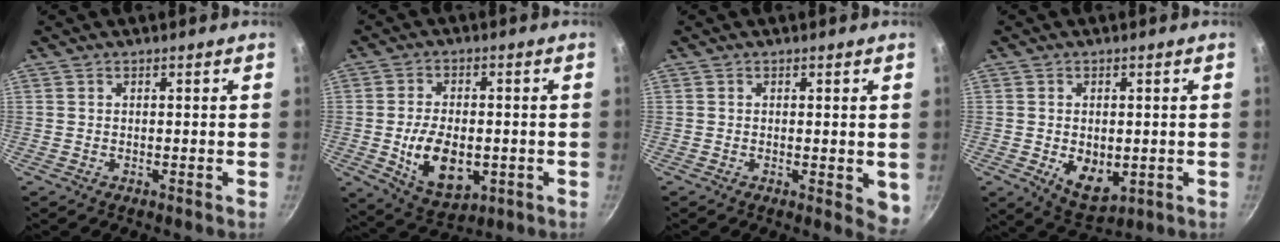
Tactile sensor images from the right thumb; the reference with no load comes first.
{"total": 12.1, "force": [-2.0, 7.3, 9.4], "torque": [-0.147, -0.003, -0.019]}
{"total": 4.1, "force": [-0.2, 1.7, 3.7], "torque": [-0.043, -0.012, -0.003]}
{"total": 7.9, "force": [-1.0, 5.1, 5.9], "torque": [-0.078, -0.017, 0.001]}